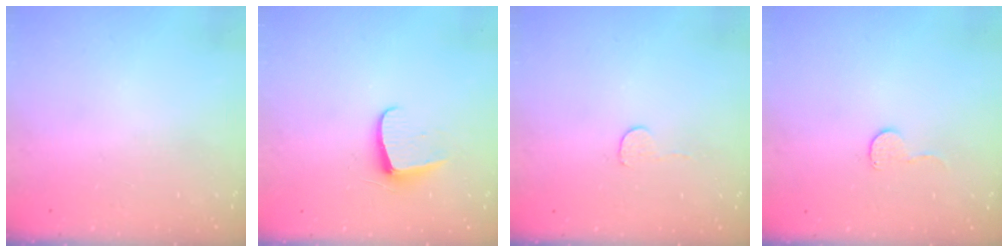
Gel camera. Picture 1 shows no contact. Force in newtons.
{"total": 7.2, "press": 7.2, "slide": 0.5}
{"total": 3.0, "press": 3.0, "slide": 0.3}
{"total": 4.6, "press": 4.6, "slide": 0.4}